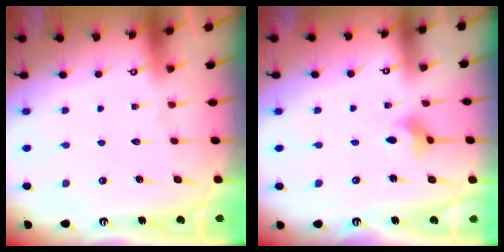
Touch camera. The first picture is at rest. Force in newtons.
{"total": 2.8, "press": 2.8, "slide": 0.1}